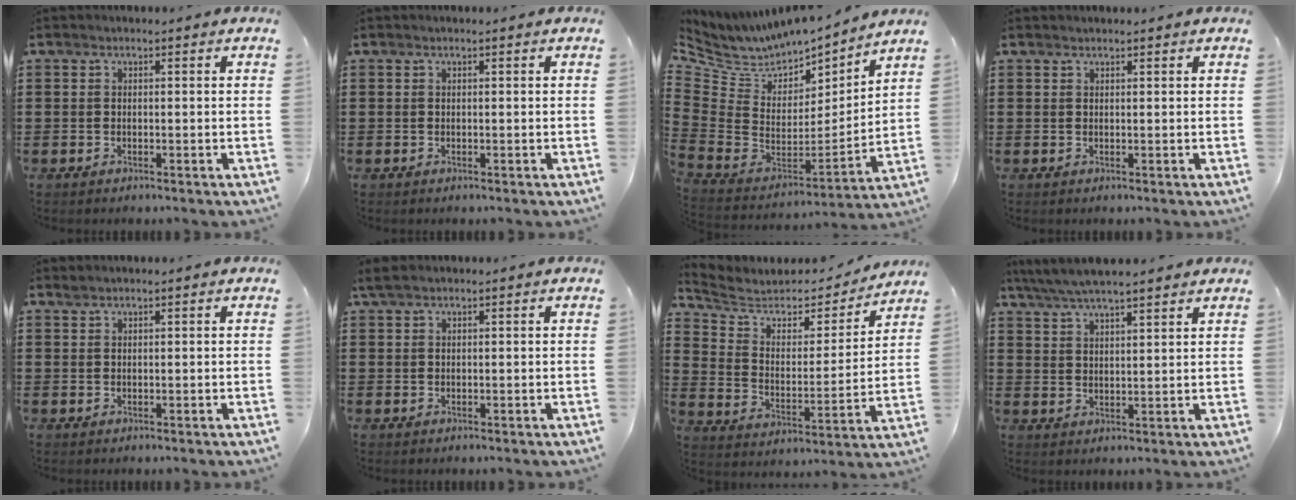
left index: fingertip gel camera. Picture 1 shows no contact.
{"total": 0.0}
{"total": 5.7, "force": [5.1, 2.5, 0.3], "torque": [-0.057, -0.059, 0.087]}
{"total": 0.6, "force": [0.6, 0.0, 0.1], "torque": [-0.003, -0.001, 0.012]}
{"total": 0.6, "force": [0.6, 0.0, 0.2], "torque": [-0.006, -0.002, 0.013]}
{"total": 1.3, "force": [0.8, 0.5, 0.9], "torque": [-0.020, 0.003, 0.016]}
{"total": 5.3, "force": [4.5, 2.3, 1.5], "torque": [-0.060, -0.031, 0.072]}
{"total": 4.9, "force": [4.4, 0.5, 2.1], "torque": [-0.053, -0.014, 0.079]}